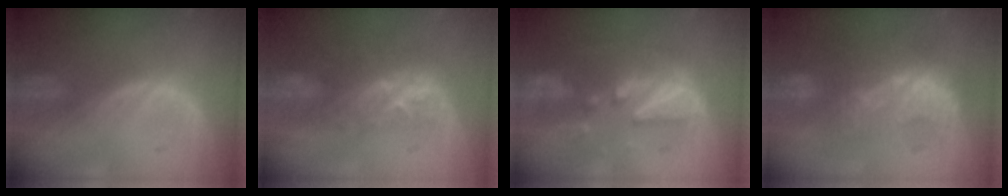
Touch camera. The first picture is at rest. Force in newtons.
{"total": 8.8, "press": 7.1, "slide": 5.2}
{"total": 8.3, "press": 8.1, "slide": 1.9}
{"total": 9.4, "press": 8.4, "slide": 4.3}